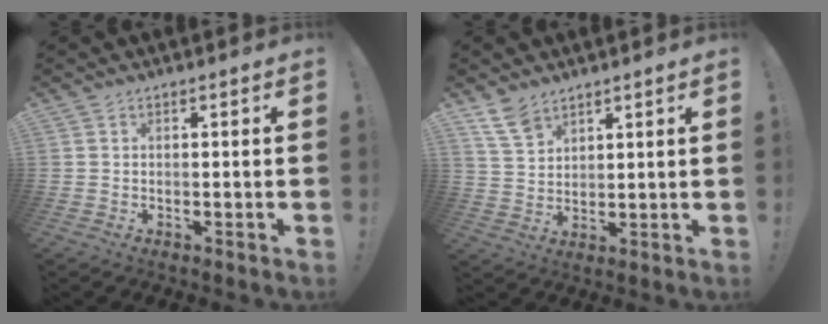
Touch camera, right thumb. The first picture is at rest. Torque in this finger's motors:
{"motor_torque": [-0.22, 0.28, -0.28, 0.43, 0.00]}